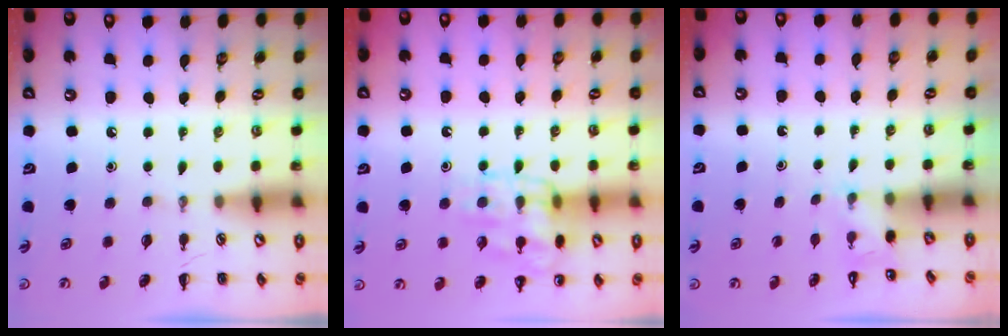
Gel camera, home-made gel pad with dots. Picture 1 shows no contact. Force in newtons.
{"total": 13.8, "press": 13.7, "slide": 1.0}
{"total": 2.2, "press": 2.1, "slide": 0.7}